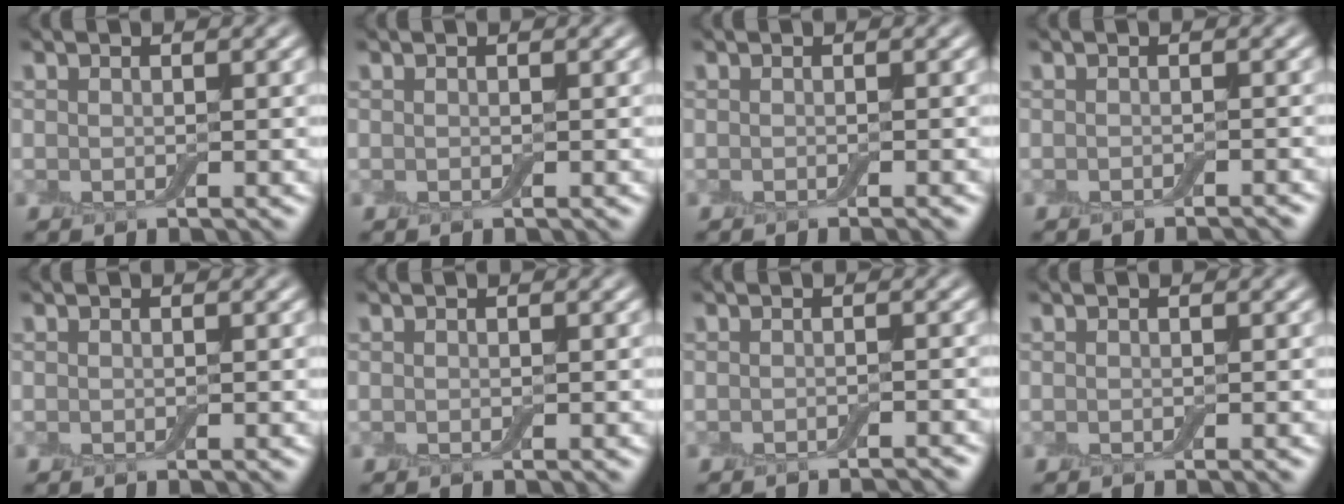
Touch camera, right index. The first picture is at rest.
{"total": 0.0}
{"total": 1.0, "force": [-0.5, 0.2, 0.8], "torque": [-0.004, -0.001, -0.011]}
{"total": 1.2, "force": [-1.1, 0.1, 0.5], "torque": [0.003, 0.000, -0.015]}
{"total": 0.0}
{"total": 0.0}
{"total": 1.6, "force": [-1.4, 0.2, 0.6], "torque": [0.005, 0.002, -0.018]}
{"total": 0.0}